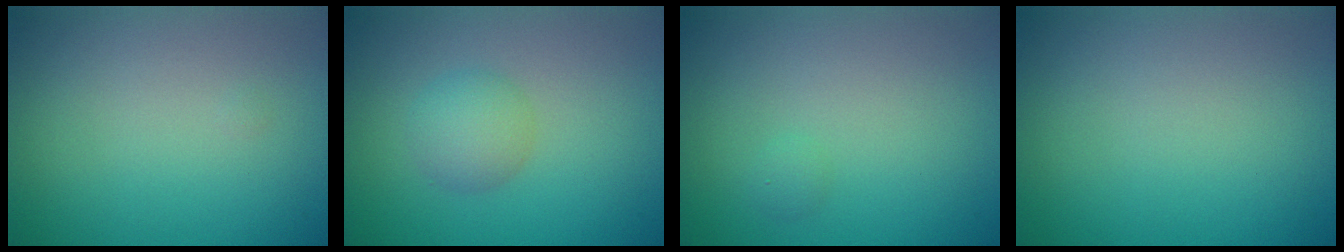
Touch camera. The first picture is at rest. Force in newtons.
{"total": 2.5, "press": 2.4, "slide": 0.2}
{"total": 0.6, "press": 0.6, "slide": 0.1}
{"total": 0.0}